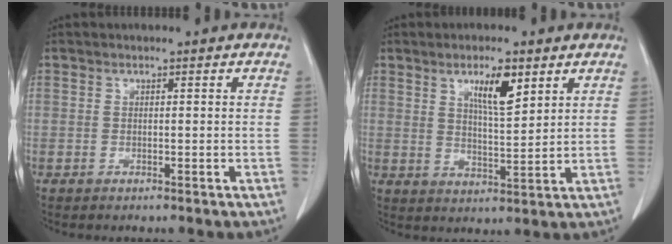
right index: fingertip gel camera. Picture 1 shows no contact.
{"total": 6.6, "force": [3.6, 1.3, 5.4], "torque": [-0.095, -0.003, 0.063]}